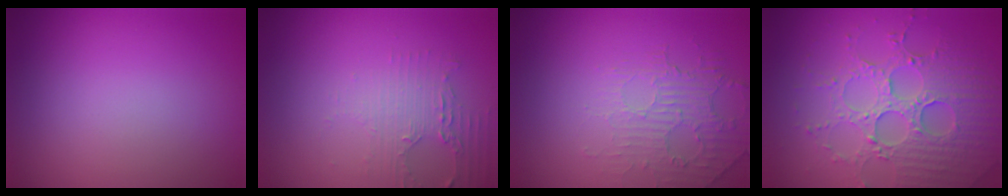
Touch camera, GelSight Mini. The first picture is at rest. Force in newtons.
{"total": 2.2, "press": 2.1, "slide": 0.6}
{"total": 2.1, "press": 1.2, "slide": 1.7}
{"total": 6.0, "press": 5.0, "slide": 3.4}